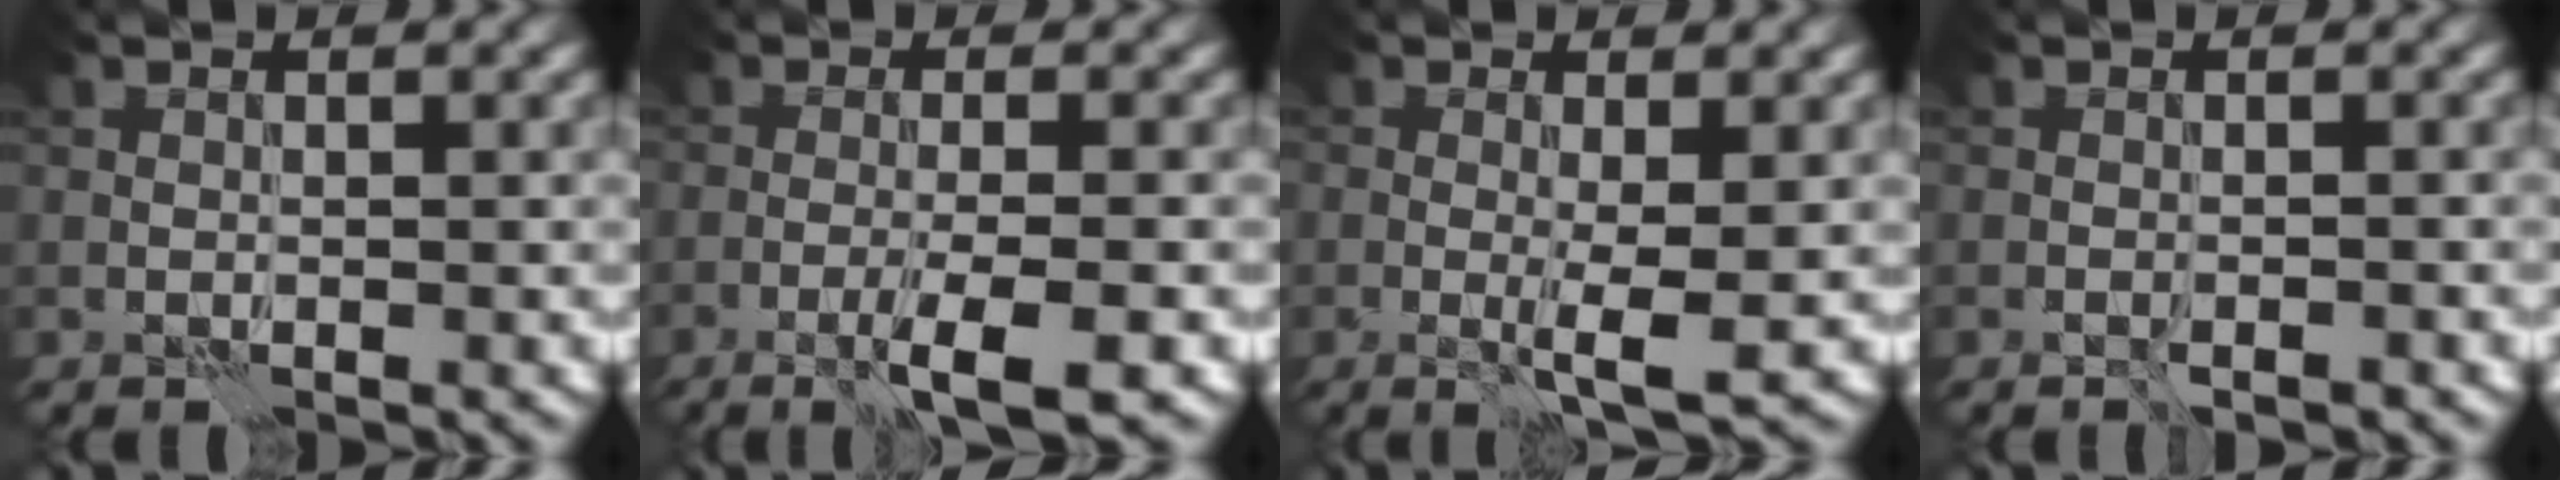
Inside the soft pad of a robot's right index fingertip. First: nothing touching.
{"total": 4.1, "force": [-2.2, 0.2, 3.4], "torque": [-0.054, 0.003, -0.045]}
{"total": 3.0, "force": [-0.5, 0.3, 3.0], "torque": [-0.053, -0.007, -0.011]}
{"total": 1.3, "force": [-1.1, 0.0, 0.7], "torque": [-0.012, 0.001, -0.017]}